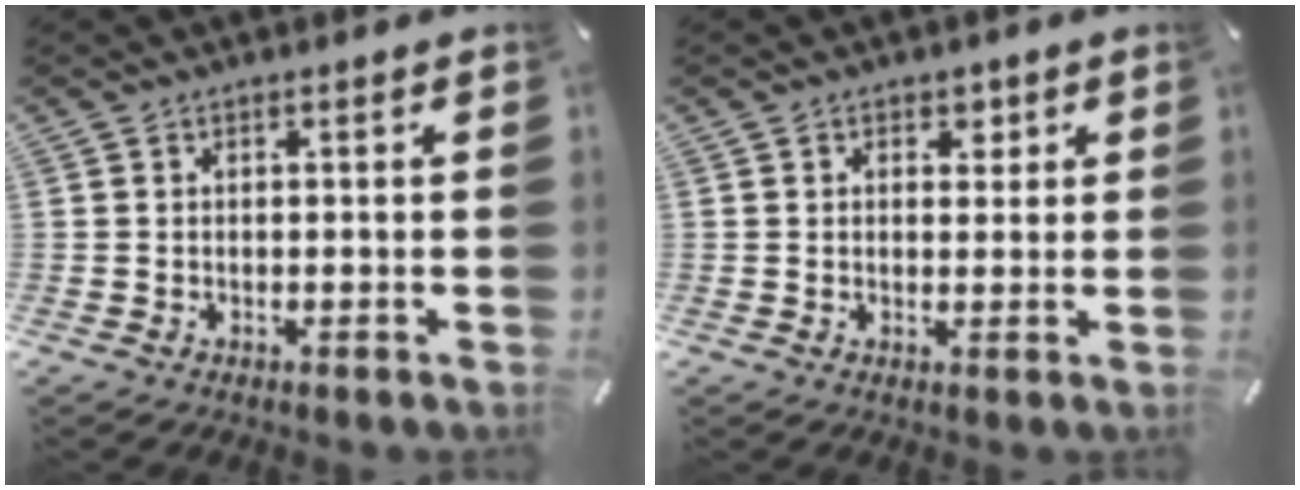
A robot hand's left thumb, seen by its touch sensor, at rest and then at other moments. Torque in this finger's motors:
{"motor_torque": [0.07, -0.25, 0.12, 0.10, -0.04]}